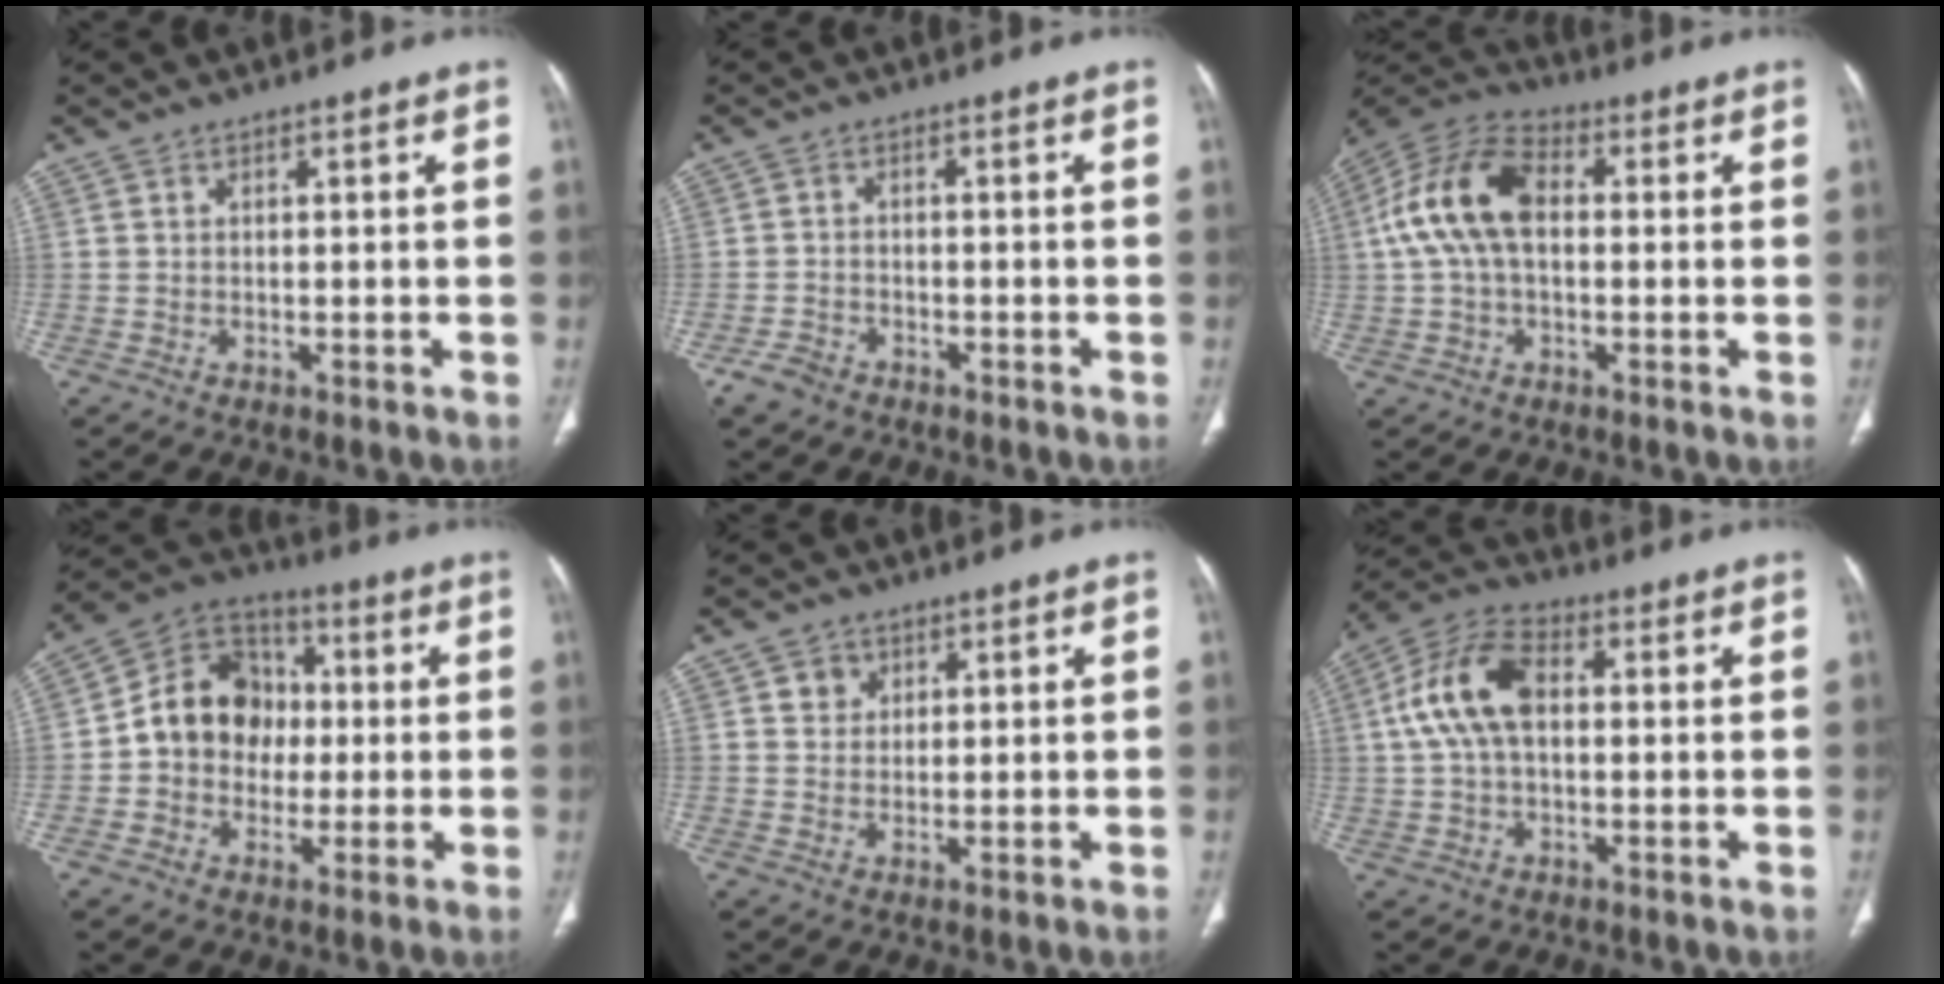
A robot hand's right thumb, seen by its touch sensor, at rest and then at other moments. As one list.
[{"total": 3.4, "force": [-2.3, 2.2, 1.1], "torque": [-0.024, 0.011, -0.038]}, {"total": 14.0, "force": [1.3, 8.5, 11.0], "torque": [-0.221, 0.035, 0.014]}, {"total": 13.7, "force": [-0.1, 11.6, 7.3], "torque": [-0.078, 0.031, -0.013]}, {"total": 2.9, "force": [1.3, 2.5, 0.7], "torque": [0.003, -0.007, 0.020]}, {"total": 12.1, "force": [1.6, 7.3, 9.6], "torque": [-0.193, 0.030, 0.023]}]